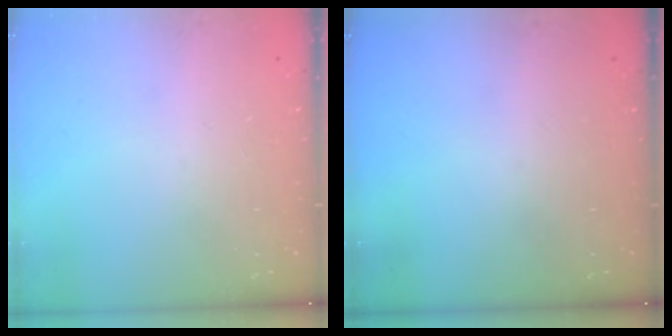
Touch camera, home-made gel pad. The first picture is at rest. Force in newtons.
{"total": 0.0}